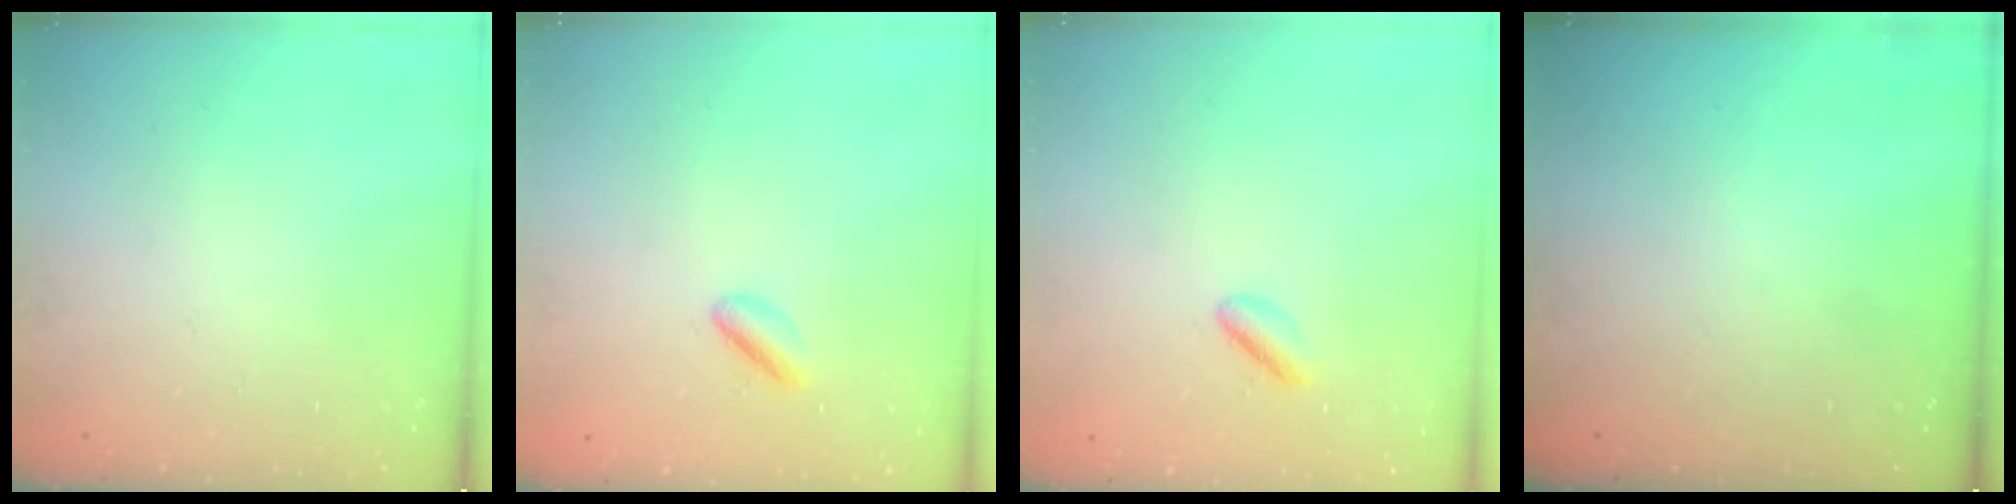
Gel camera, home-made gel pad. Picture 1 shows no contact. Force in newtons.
{"total": 2.7, "press": 2.5, "slide": 1.0}
{"total": 2.5, "press": 2.3, "slide": 1.0}
{"total": 0.0}